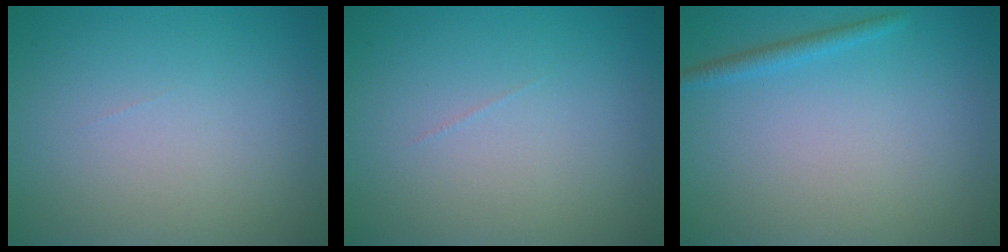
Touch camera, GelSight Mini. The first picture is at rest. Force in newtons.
{"total": 0.0}
{"total": 1.3, "press": 1.3, "slide": 0.0}